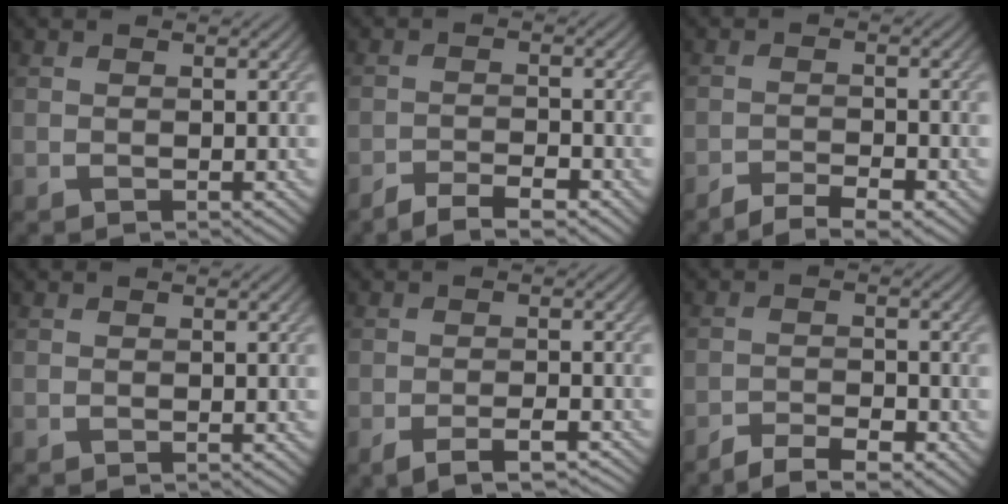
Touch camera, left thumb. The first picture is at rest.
{"total": 4.0, "force": [-3.2, 0.8, 2.2], "torque": [-0.041, 0.002, -0.057]}
{"total": 3.9, "force": [-3.1, 0.8, 2.3], "torque": [-0.042, 0.000, -0.053]}
{"total": 0.0}
{"total": 4.0, "force": [-2.7, 0.9, 2.8], "torque": [-0.047, 0.002, -0.042]}
{"total": 4.3, "force": [-3.4, 1.1, 2.4], "torque": [-0.044, 0.000, -0.059]}